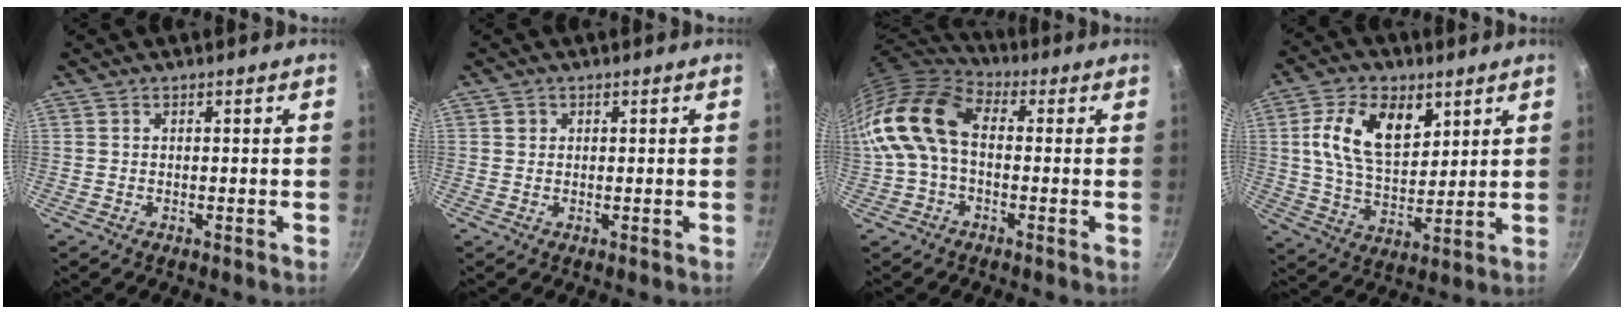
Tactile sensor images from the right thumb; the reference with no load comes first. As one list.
[{"total": 1.1, "force": [0.3, 1.0, 0.2], "torque": [0.000, 0.004, 0.004]}, {"total": 15.9, "force": [-0.1, 10.4, 12.0], "torque": [-0.230, 0.036, -0.018]}, {"total": 14.2, "force": [5.2, 8.6, 10.1], "torque": [-0.155, -0.022, 0.091]}]